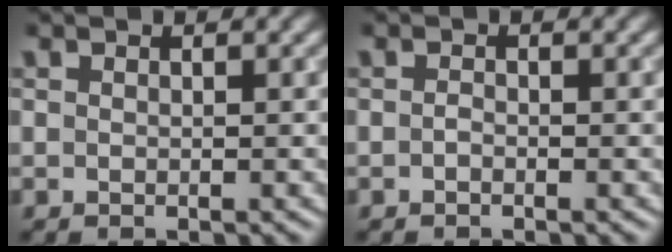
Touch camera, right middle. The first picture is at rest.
{"total": 0.5, "force": [-0.3, 0.3, 0.4], "torque": [-0.008, 0.000, -0.005]}